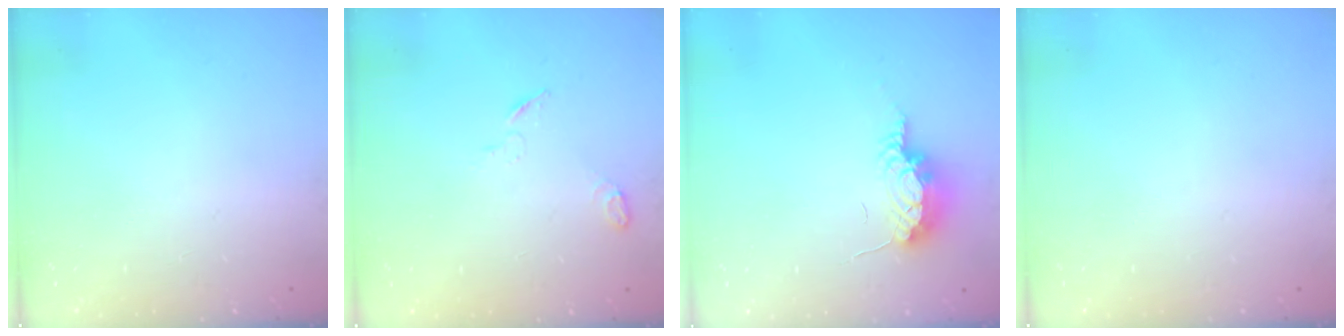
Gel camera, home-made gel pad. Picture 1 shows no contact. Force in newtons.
{"total": 3.6, "press": 3.5, "slide": 0.9}
{"total": 11.5, "press": 9.0, "slide": 7.2}
{"total": 0.0}